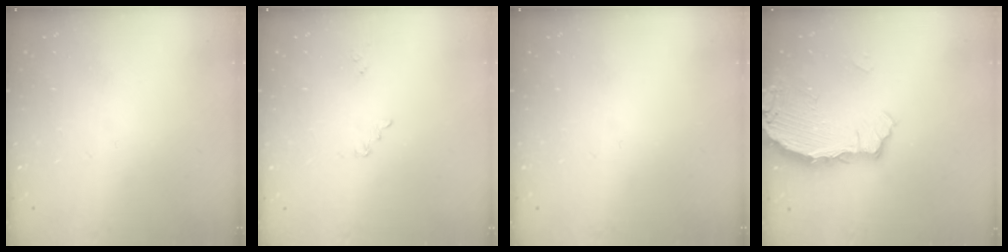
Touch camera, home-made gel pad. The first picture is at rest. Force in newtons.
{"total": 1.2, "press": 1.2, "slide": 0.1}
{"total": 0.0}
{"total": 3.6, "press": 3.6, "slide": 0.4}